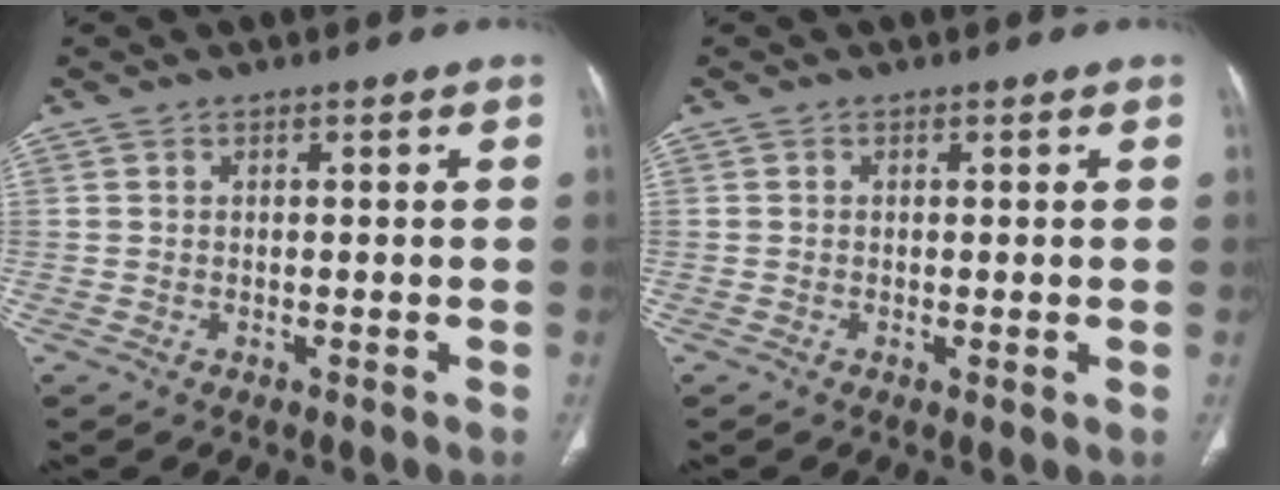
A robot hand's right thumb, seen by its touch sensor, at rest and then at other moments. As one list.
[{"total": 0.7, "force": [0.0, 0.2, 0.7], "torque": [-0.016, -0.004, -0.002]}]